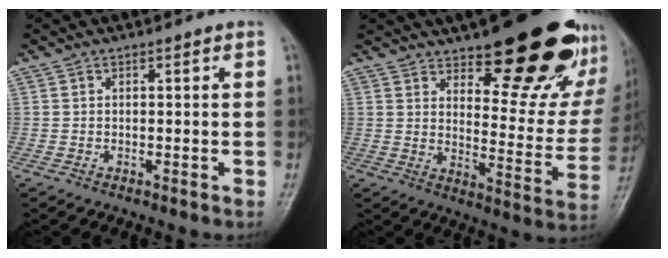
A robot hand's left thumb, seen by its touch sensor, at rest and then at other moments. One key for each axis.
{"total": 22.9, "fx": 15.0, "fy": 7.9, "fz": 15.4, "tx": -0.160, "ty": -0.096, "tz": 0.205}